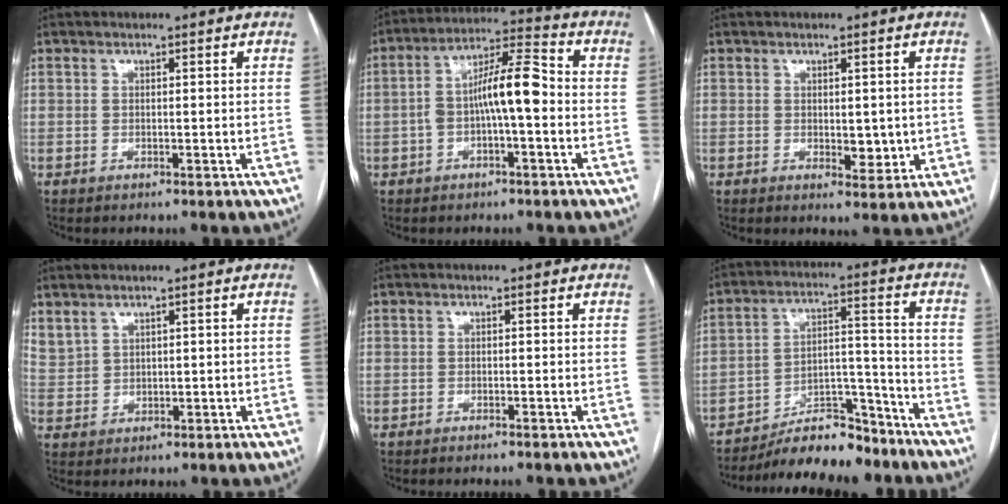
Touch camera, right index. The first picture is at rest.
{"total": 9.5, "force": [-1.1, 2.2, 9.2], "torque": [-0.166, 0.034, -0.019]}
{"total": 3.8, "force": [-0.2, 2.0, 3.2], "torque": [-0.038, -0.007, 0.005]}
{"total": 4.0, "force": [3.0, 2.3, 1.3], "torque": [-0.034, 0.009, 0.076]}
{"total": 0.9, "force": [-0.7, -0.2, 0.4], "torque": [-0.009, 0.001, -0.012]}
{"total": 12.4, "force": [-11.0, 3.2, 4.7], "torque": [-0.062, 0.036, -0.182]}